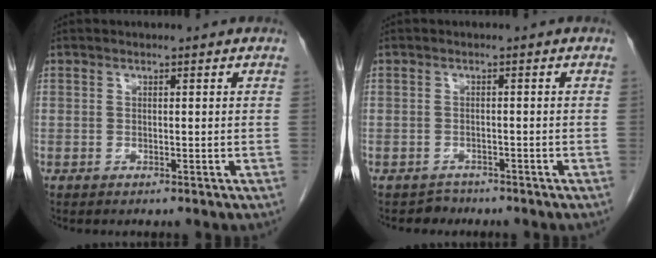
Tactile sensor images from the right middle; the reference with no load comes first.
{"total": 1.6, "force": [-1.3, 0.7, -0.6], "torque": [0.005, -0.001, -0.022]}